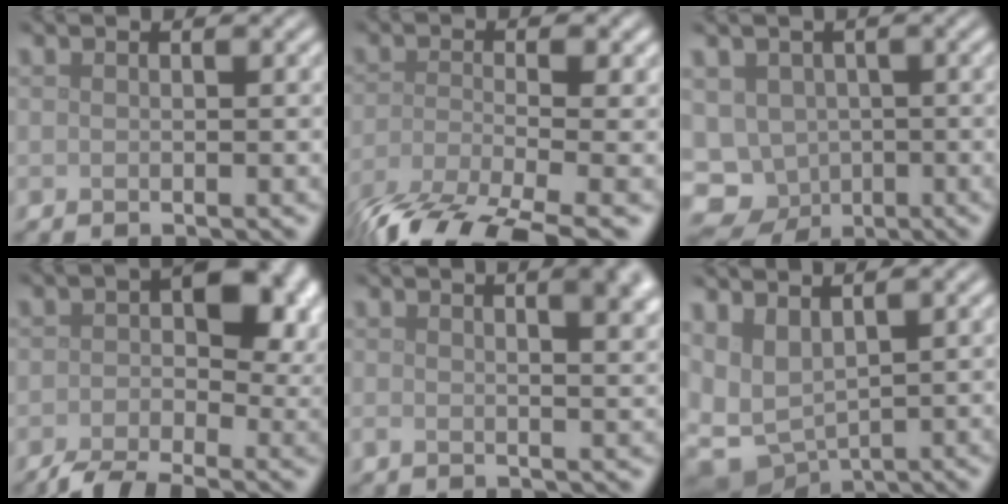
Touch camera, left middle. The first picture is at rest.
{"total": 8.0, "force": [-5.5, 2.1, 5.4], "torque": [-0.100, -0.015, -0.104]}
{"total": 8.7, "force": [-3.6, 7.4, 2.8], "torque": [-0.049, -0.027, -0.063]}
{"total": 9.3, "force": [-2.0, 5.2, 7.4], "torque": [-0.102, 0.001, -0.047]}
{"total": 6.1, "force": [2.3, 2.7, 5.0], "torque": [-0.021, 0.018, 0.020]}
{"total": 5.3, "force": [0.2, 3.7, 3.8], "torque": [-0.085, -0.014, 0.017]}